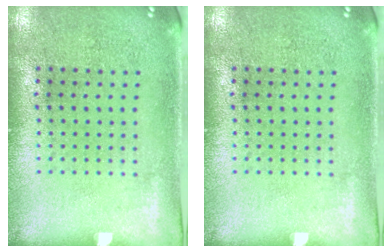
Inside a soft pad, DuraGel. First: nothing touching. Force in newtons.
{"total": 0.0}